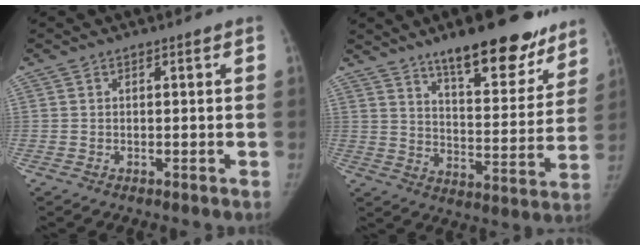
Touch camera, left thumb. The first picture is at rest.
{"total": 20.2, "force": [14.3, 6.8, 12.4], "torque": [-0.120, -0.081, 0.211]}